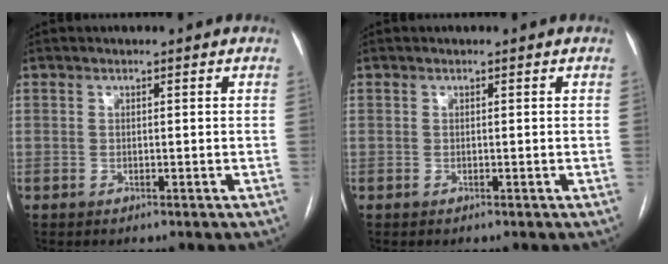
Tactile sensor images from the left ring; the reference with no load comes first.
{"total": 0.0}